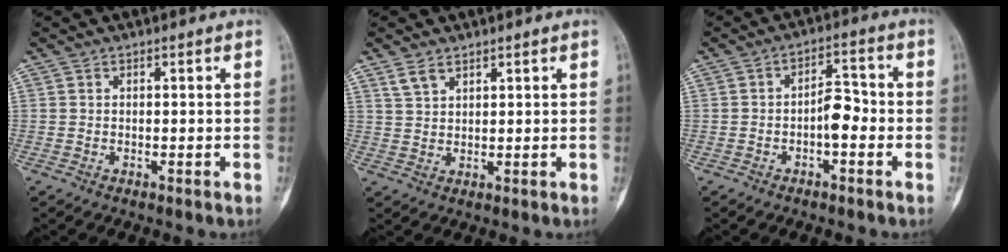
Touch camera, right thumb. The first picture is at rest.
{"total": 3.0, "force": [2.2, 1.5, 1.4], "torque": [-0.024, -0.005, 0.048]}
{"total": 5.6, "force": [-1.5, 2.8, 4.6], "torque": [-0.057, 0.027, -0.030]}